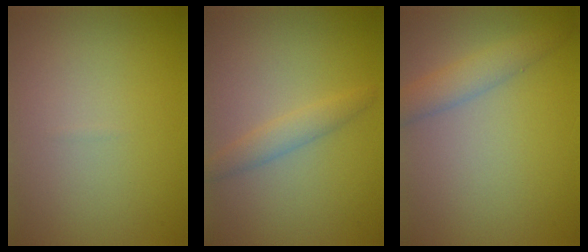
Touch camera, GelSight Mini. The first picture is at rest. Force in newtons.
{"total": 1.9, "press": 1.9, "slide": 0.1}
{"total": 2.2, "press": 2.2, "slide": 0.1}